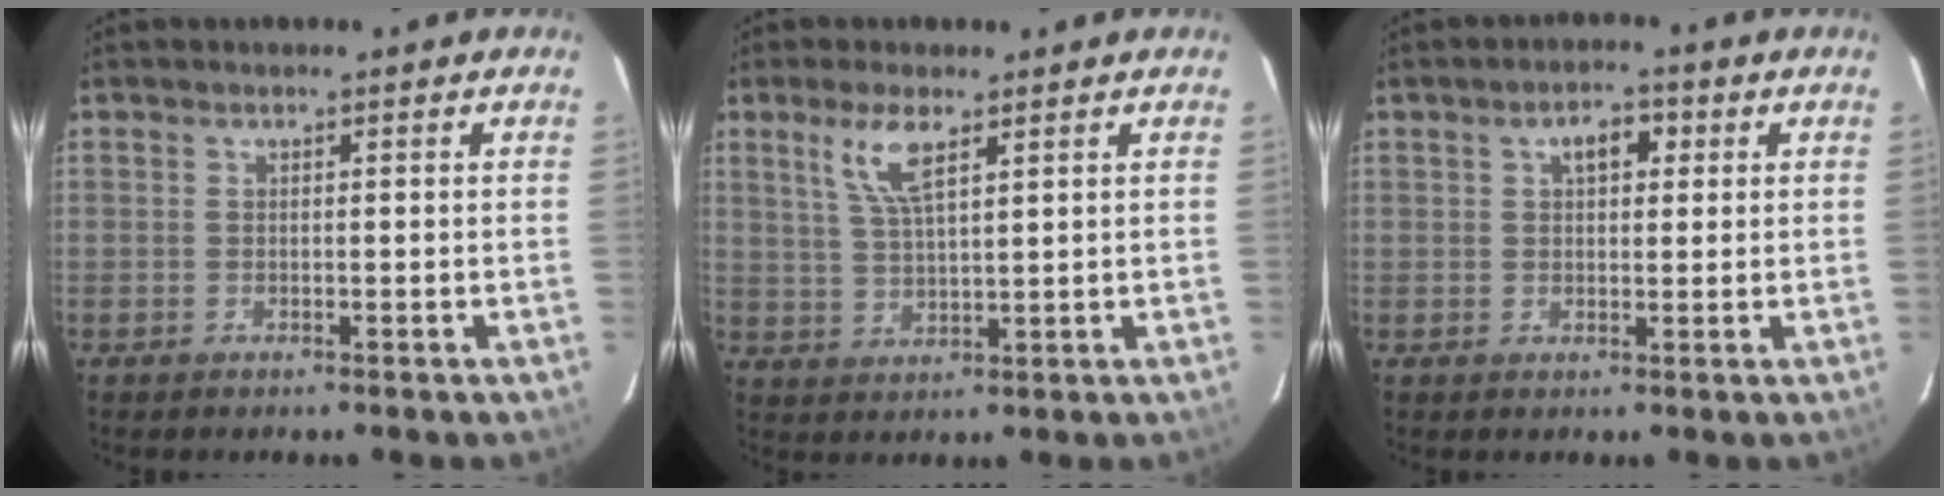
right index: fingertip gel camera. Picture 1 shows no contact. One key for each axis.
{"total": 6.2, "fx": 3.4, "fy": 1.6, "fz": 4.9, "tx": -0.101, "ty": 0.001, "tz": 0.072}
{"total": 4.2, "fx": 1.5, "fy": 2.4, "fz": 3.1, "tx": -0.047, "ty": 0.015, "tz": 0.024}